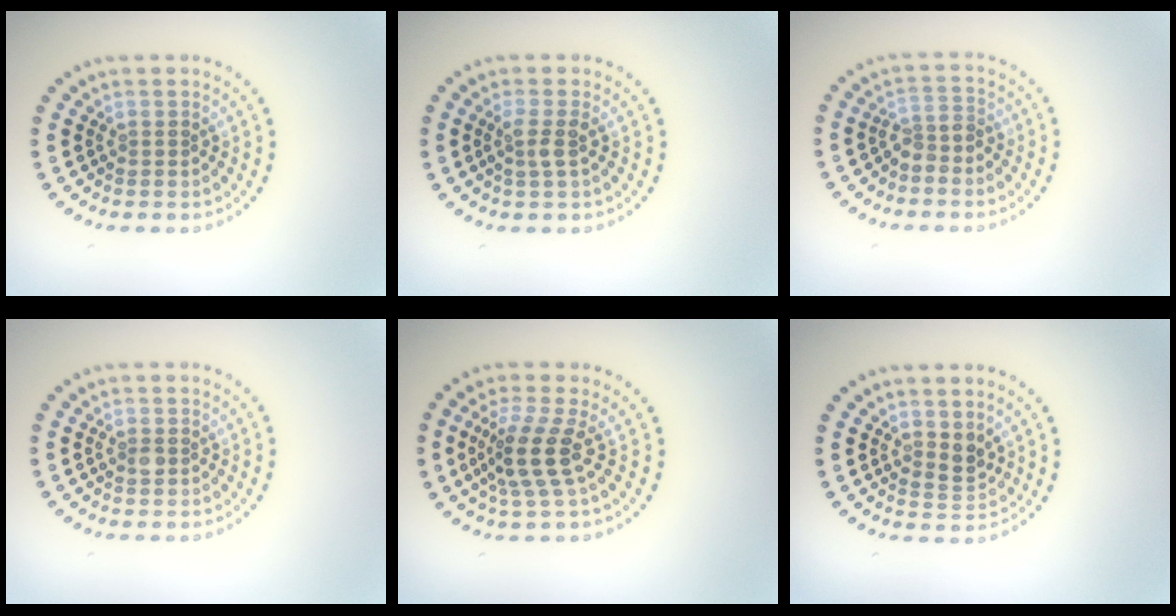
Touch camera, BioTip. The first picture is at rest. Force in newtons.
{"total": 1.6, "press": 1.3, "slide": 0.9}
{"total": 2.0, "press": 1.5, "slide": 1.3}
{"total": 0.9, "press": 0.9, "slide": 0.0}
{"total": 3.7, "press": 2.8, "slide": 2.4}
{"total": 1.8, "press": 1.6, "slide": 0.9}